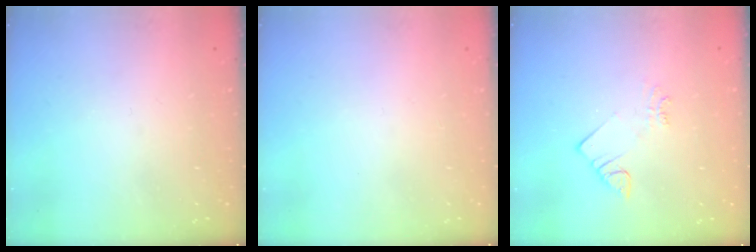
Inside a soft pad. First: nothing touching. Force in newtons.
{"total": 1.6, "press": 1.5, "slide": 0.1}
{"total": 1.5, "press": 1.4, "slide": 0.3}